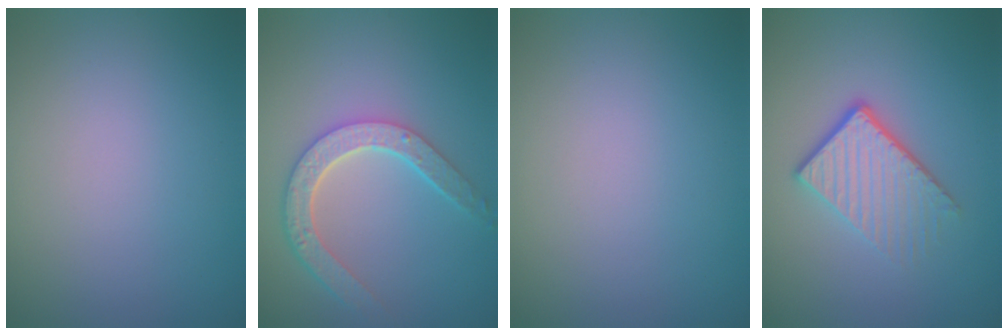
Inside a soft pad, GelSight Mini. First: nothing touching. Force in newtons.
{"total": 4.6, "press": 3.6, "slide": 2.8}
{"total": 0.0}
{"total": 3.9, "press": 2.8, "slide": 2.8}